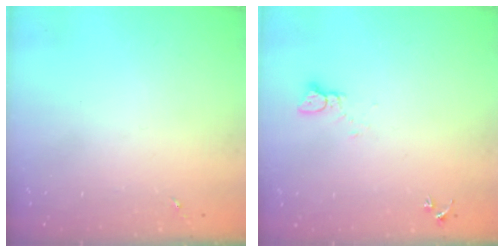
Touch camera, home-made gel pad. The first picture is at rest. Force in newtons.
{"total": 2.4, "press": 2.4, "slide": 0.2}